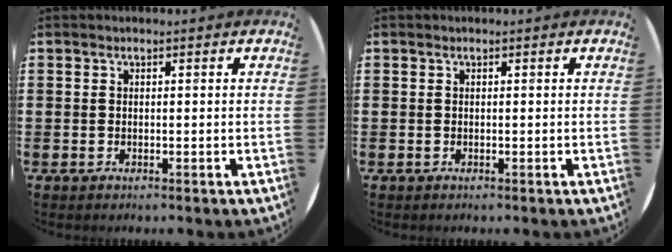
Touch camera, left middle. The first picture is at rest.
{"total": 0.0}